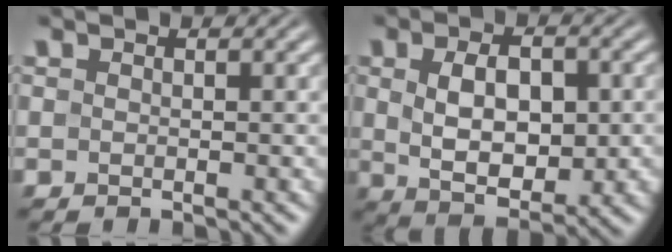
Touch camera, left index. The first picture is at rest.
{"total": 6.9, "force": [0.2, 4.1, 5.5], "torque": [-0.102, -0.006, 0.008]}